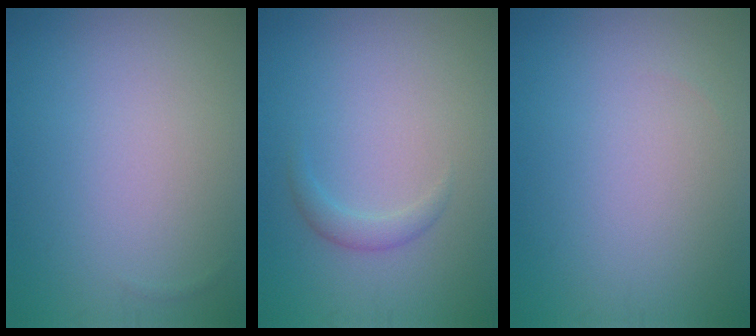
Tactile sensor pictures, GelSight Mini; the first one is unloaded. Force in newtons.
{"total": 1.4, "press": 1.4, "slide": 0.1}
{"total": 0.0}